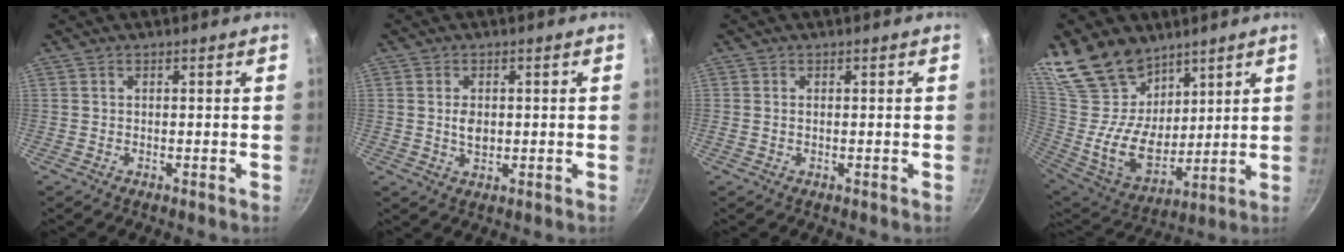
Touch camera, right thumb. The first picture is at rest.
{"total": 3.2, "force": [0.2, 2.1, 2.4], "torque": [-0.037, -0.001, 0.005]}
{"total": 0.5, "force": [0.0, 0.3, 0.4], "torque": [-0.009, 0.002, -0.001]}
{"total": 20.5, "force": [13.5, 12.7, 8.7], "torque": [-0.146, -0.083, 0.271]}